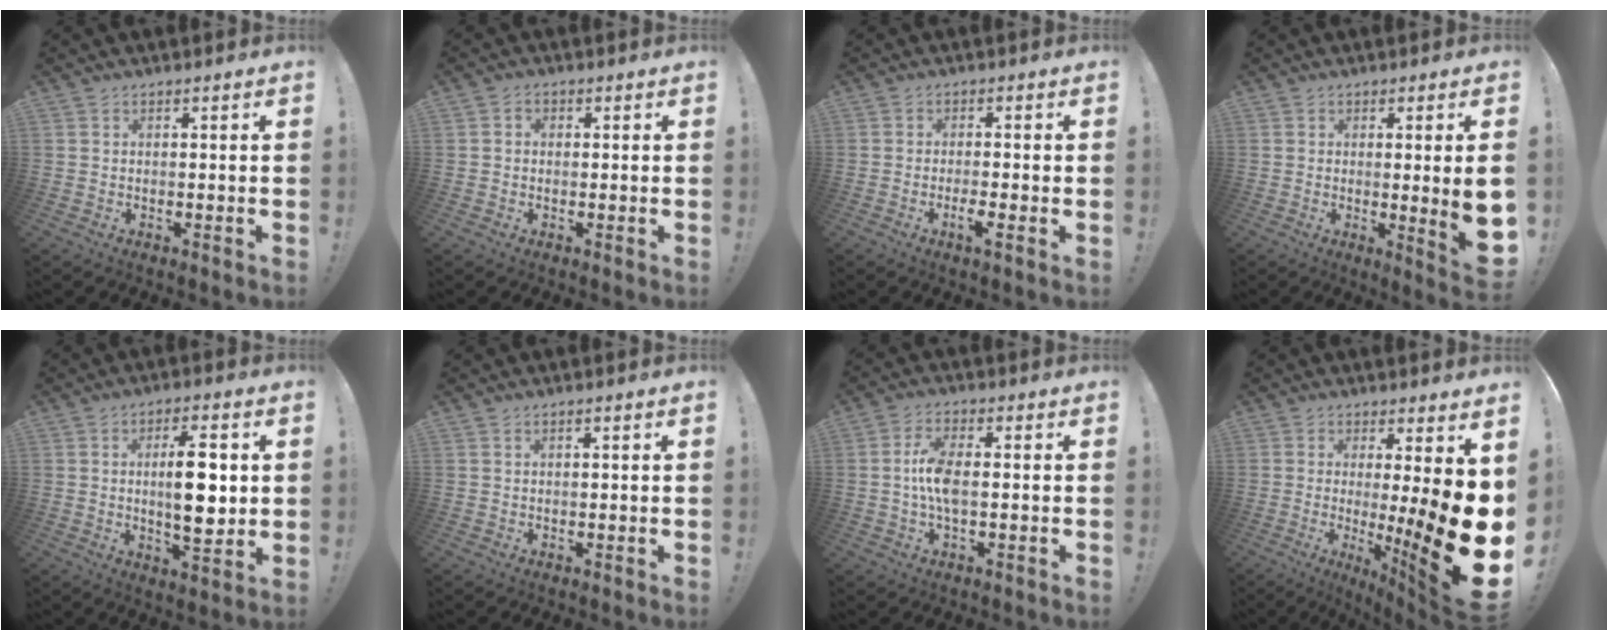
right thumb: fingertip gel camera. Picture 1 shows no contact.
{"total": 1.6, "force": [-0.3, 1.3, 0.8], "torque": [-0.015, 0.005, -0.006]}
{"total": 3.8, "force": [-1.6, -0.2, 3.5], "torque": [-0.060, -0.012, -0.028]}
{"total": 8.6, "force": [-0.2, 0.4, 8.6], "torque": [-0.107, -0.019, -0.003]}
{"total": 12.1, "force": [1.0, 4.5, 11.2], "torque": [-0.175, -0.004, 0.010]}
{"total": 0.6, "force": [0.1, -0.1, 0.5], "torque": [-0.010, 0.000, 0.001]}
{"total": 8.1, "force": [-0.6, 3.1, 7.5], "torque": [-0.145, 0.002, -0.012]}
{"total": 19.7, "force": [-2.5, 1.6, 19.4], "torque": [-0.250, -0.037, -0.030]}